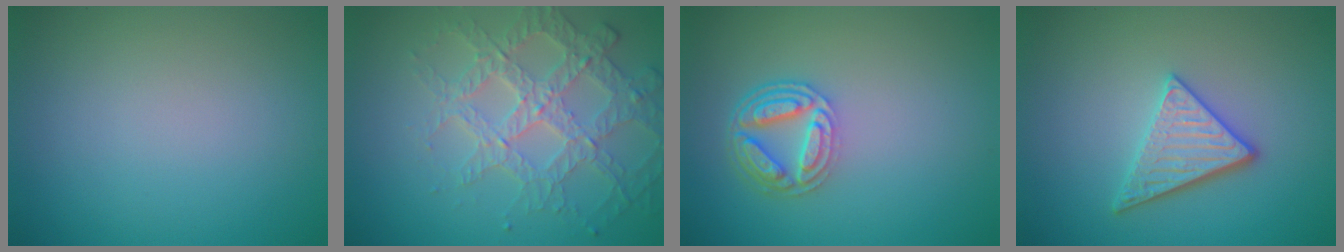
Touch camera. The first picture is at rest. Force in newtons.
{"total": 4.0, "press": 4.0, "slide": 0.3}
{"total": 4.7, "press": 3.6, "slide": 2.9}
{"total": 3.3, "press": 3.0, "slide": 1.5}